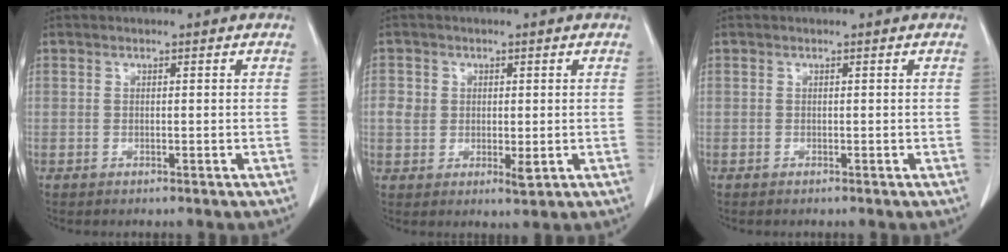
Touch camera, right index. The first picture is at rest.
{"total": 4.2, "force": [0.0, 3.0, 3.0], "torque": [-0.047, 0.000, 0.004]}
{"total": 0.0}